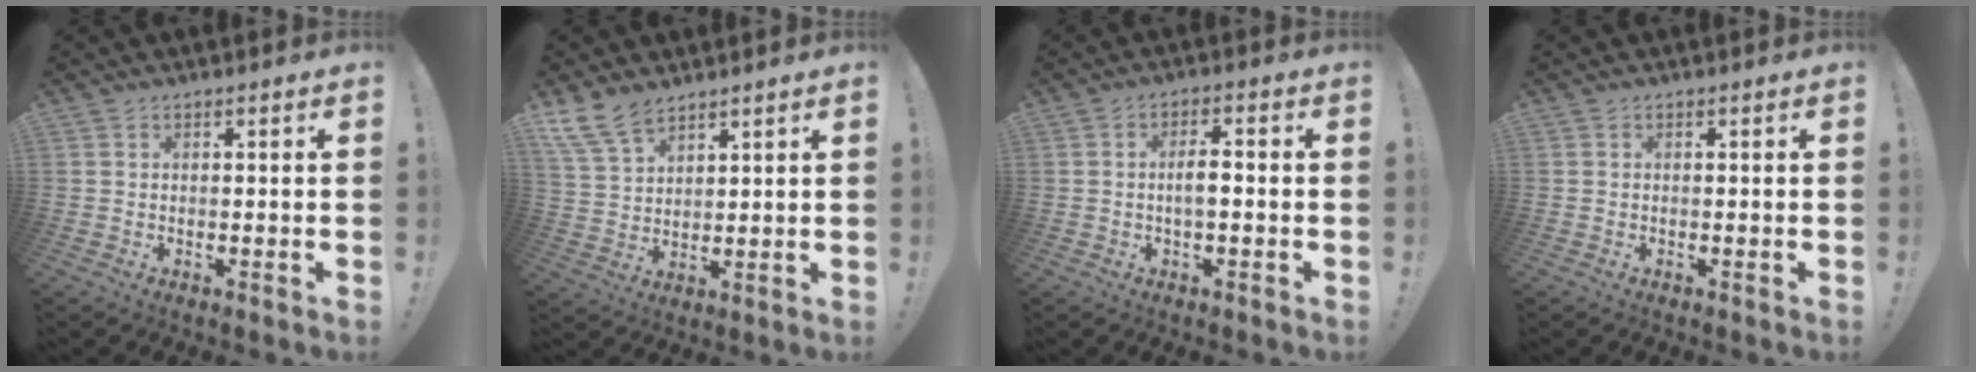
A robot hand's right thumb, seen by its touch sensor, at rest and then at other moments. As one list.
[{"total": 9.6, "force": [7.3, 4.6, 4.1], "torque": [-0.091, -0.033, 0.147]}, {"total": 4.4, "force": [-0.8, 1.3, 4.1], "torque": [-0.071, 0.007, -0.016]}, {"total": 0.0}]